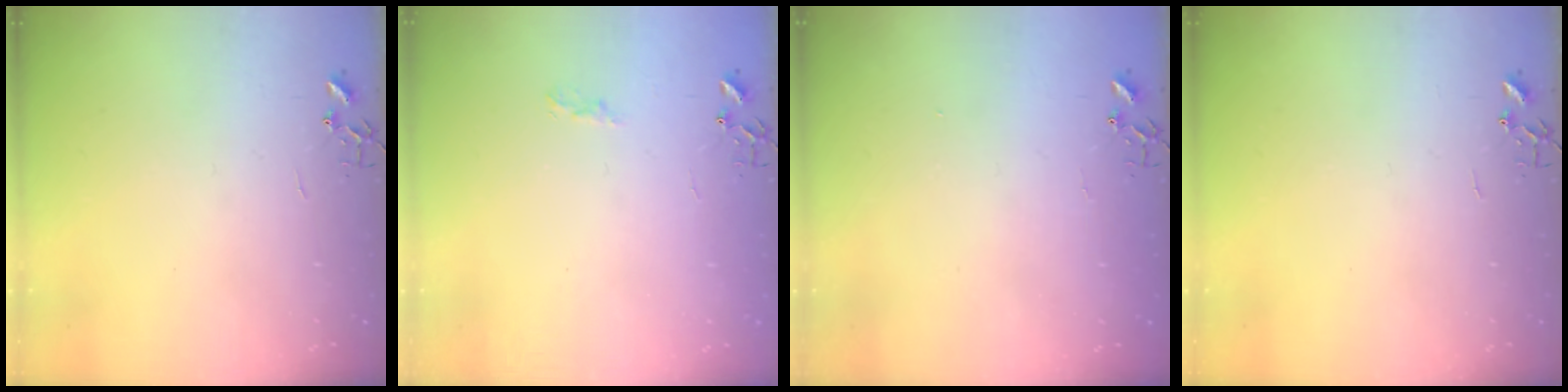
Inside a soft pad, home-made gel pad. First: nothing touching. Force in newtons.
{"total": 5.6, "press": 5.6, "slide": 0.6}
{"total": 1.3, "press": 1.2, "slide": 0.1}
{"total": 0.0}